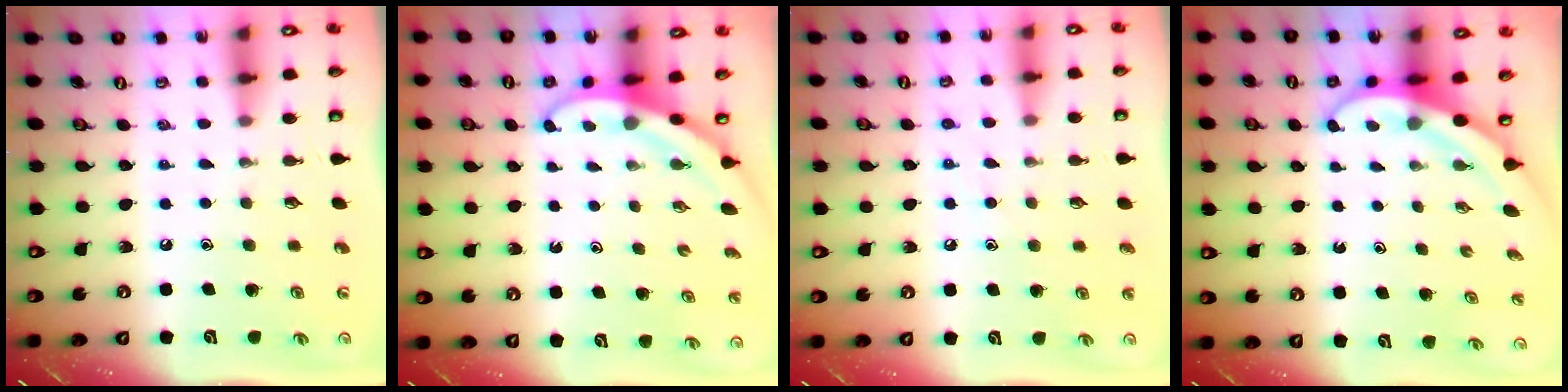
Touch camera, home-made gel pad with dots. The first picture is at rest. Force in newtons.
{"total": 3.1, "press": 3.1, "slide": 0.1}
{"total": 8.3, "press": 8.2, "slide": 0.9}
{"total": 3.9, "press": 3.9, "slide": 0.3}